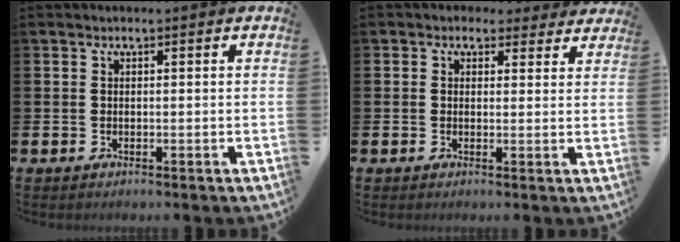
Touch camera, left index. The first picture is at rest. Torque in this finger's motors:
{"motor_torque": [1.12, -1.02, 0.40, 0.02]}